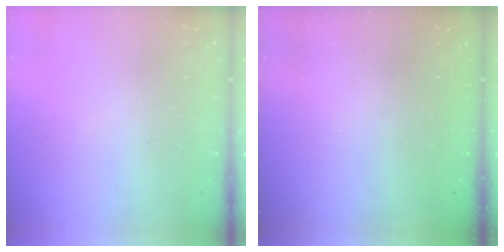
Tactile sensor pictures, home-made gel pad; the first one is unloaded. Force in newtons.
{"total": 2.3, "press": 2.2, "slide": 0.8}